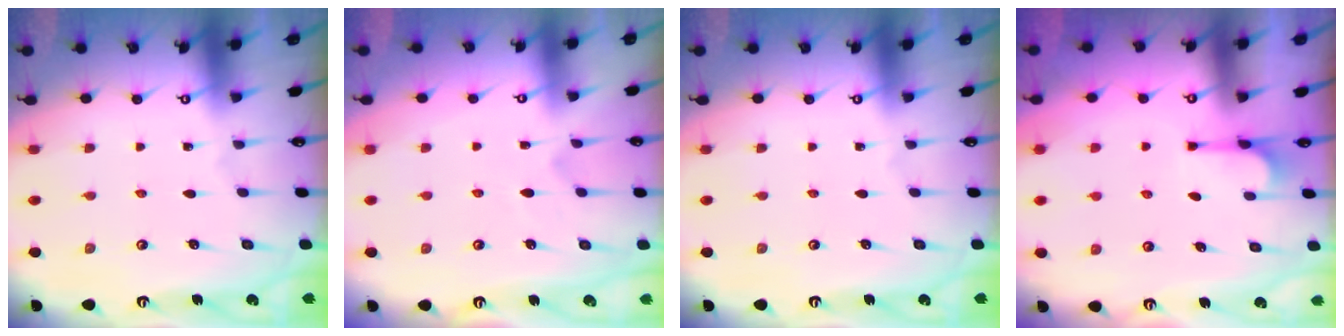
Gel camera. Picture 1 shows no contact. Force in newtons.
{"total": 2.4, "press": 2.2, "slide": 1.1}
{"total": 0.0}
{"total": 2.9, "press": 2.7, "slide": 1.1}